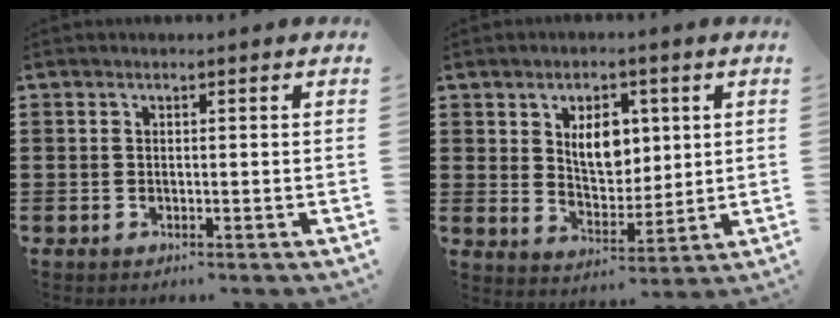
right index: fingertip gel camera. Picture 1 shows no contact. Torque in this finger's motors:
{"motor_torque": [0.42, 0.07, 0.22, 0.09]}